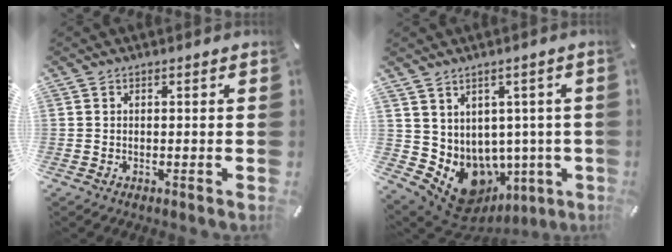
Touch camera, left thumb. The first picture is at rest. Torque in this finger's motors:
{"motor_torque": [0.88, 0.65, 0.22, -0.03, 0.11]}